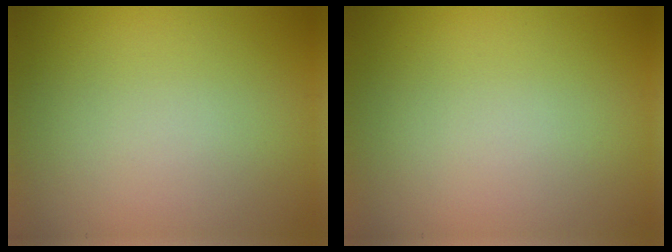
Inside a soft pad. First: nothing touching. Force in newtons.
{"total": 0.0}